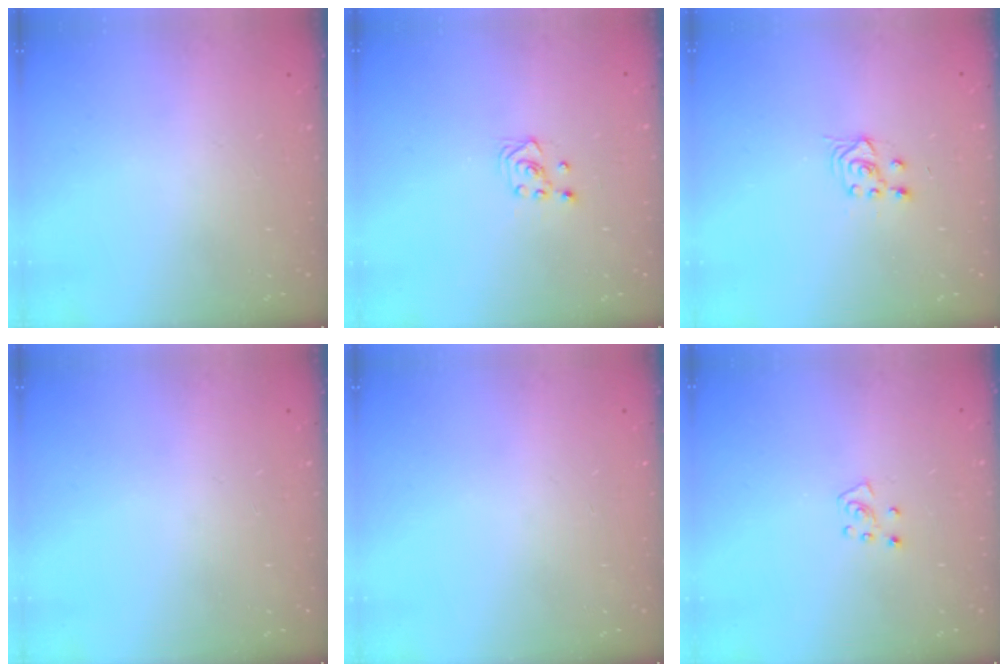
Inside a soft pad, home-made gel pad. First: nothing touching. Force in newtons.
{"total": 3.0, "press": 2.6, "slide": 1.5}
{"total": 3.8, "press": 3.6, "slide": 1.4}
{"total": 0.0}
{"total": 0.0}
{"total": 5.4, "press": 5.4, "slide": 0.6}